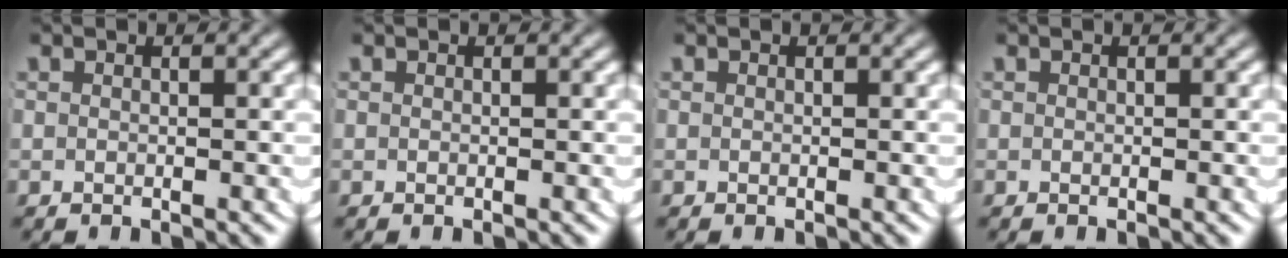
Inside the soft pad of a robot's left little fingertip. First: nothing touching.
{"total": 0.0}
{"total": 0.0}
{"total": 0.0}